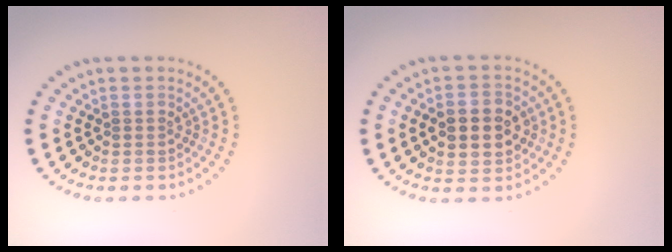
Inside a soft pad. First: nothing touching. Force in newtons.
{"total": 4.5, "press": 4.5, "slide": 0.1}